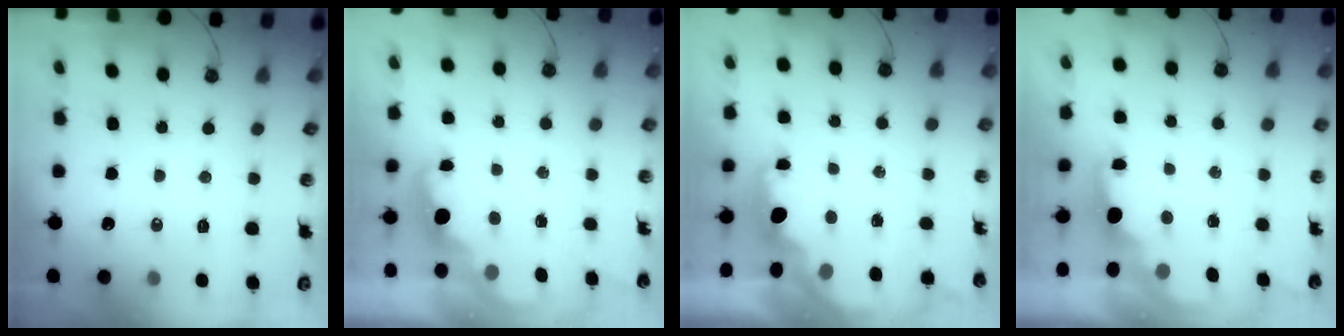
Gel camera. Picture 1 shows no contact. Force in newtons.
{"total": 2.1, "press": 2.0, "slide": 0.6}
{"total": 2.0, "press": 1.9, "slide": 0.7}
{"total": 1.9, "press": 1.7, "slide": 0.8}